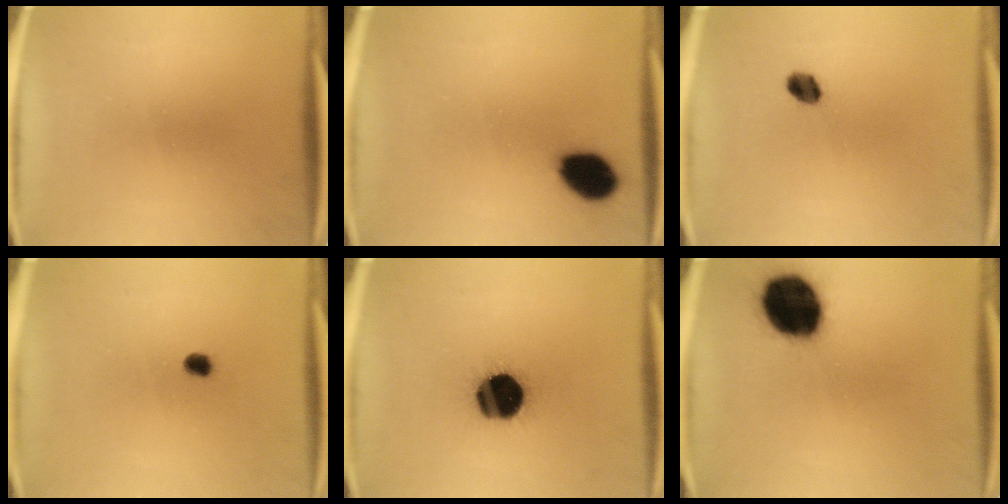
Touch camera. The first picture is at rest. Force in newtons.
{"total": 9.8}
{"total": 3.5}
{"total": 1.9}
{"total": 18.5}
{"total": 19.2}